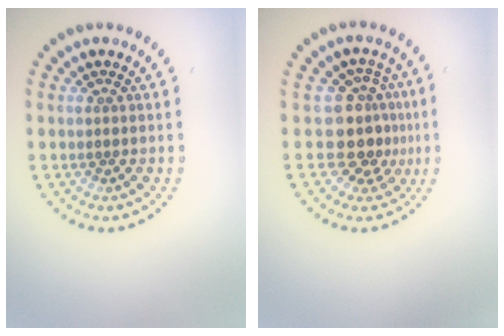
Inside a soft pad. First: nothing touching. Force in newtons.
{"total": 3.8, "press": 2.9, "slide": 2.4}